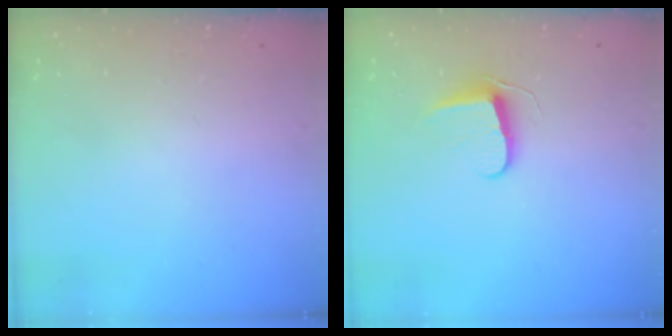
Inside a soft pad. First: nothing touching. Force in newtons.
{"total": 7.2, "press": 7.2, "slide": 0.7}